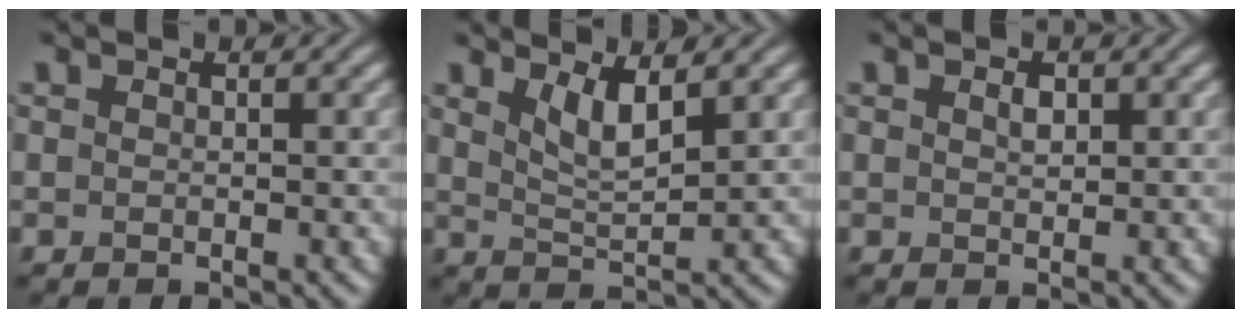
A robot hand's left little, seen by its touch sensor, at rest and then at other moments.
{"total": 3.1, "force": [1.8, 0.8, 2.4], "torque": [-0.047, -0.010, 0.038]}
{"total": 1.1, "force": [0.5, 0.6, 0.8], "torque": [-0.014, 0.001, 0.009]}